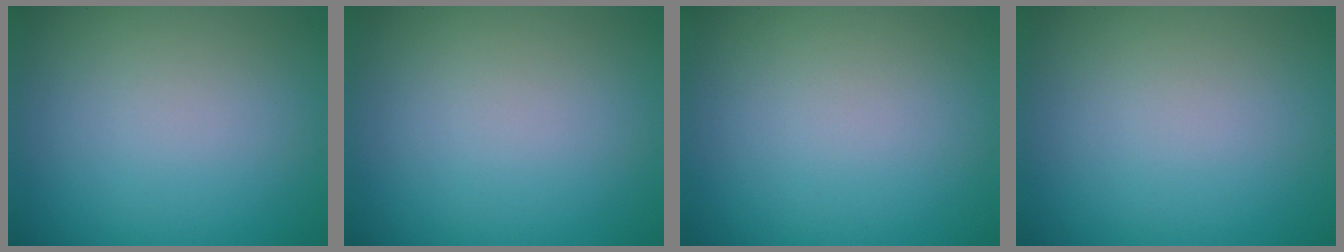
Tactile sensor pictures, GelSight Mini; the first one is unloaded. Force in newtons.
{"total": 0.0}
{"total": 0.0}
{"total": 0.0}